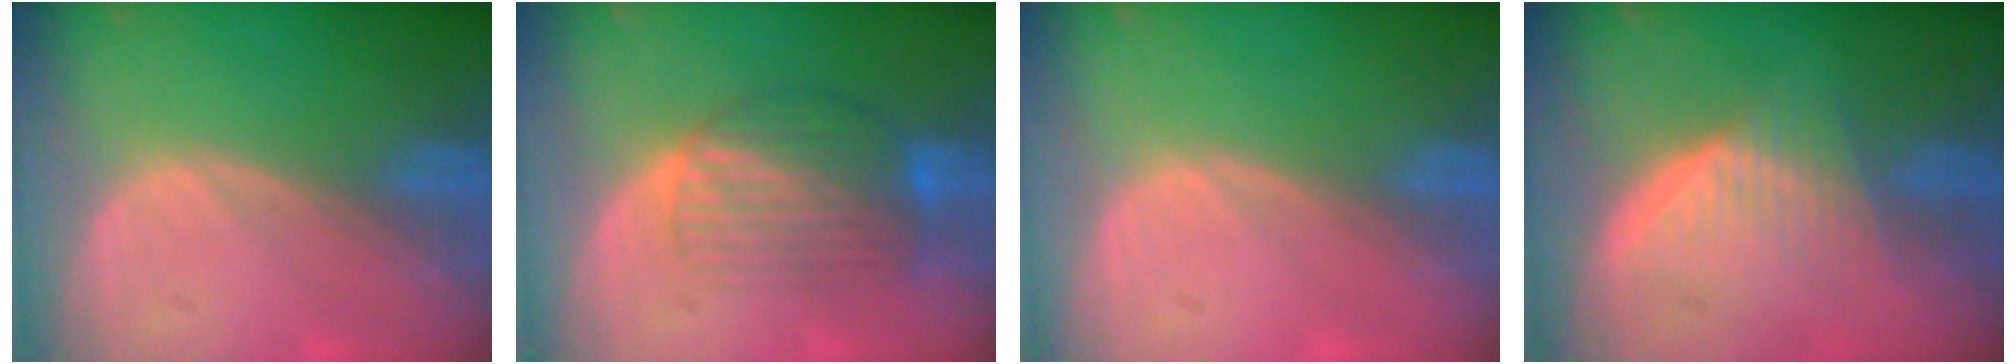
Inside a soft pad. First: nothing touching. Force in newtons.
{"total": 8.0, "press": 7.1, "slide": 3.7}
{"total": 0.6, "press": 0.2, "slide": 0.5}
{"total": 5.7, "press": 5.7, "slide": 0.7}